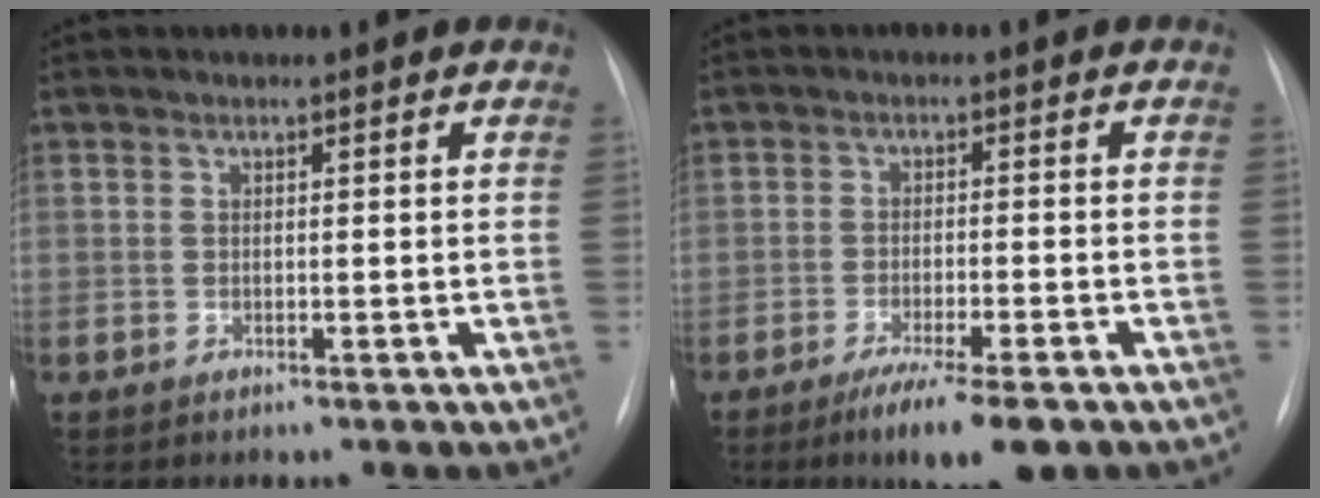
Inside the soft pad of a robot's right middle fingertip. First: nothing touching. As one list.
[{"total": 8.0, "force": [-5.4, 0.9, 5.8], "torque": [-0.087, -0.017, -0.080]}]